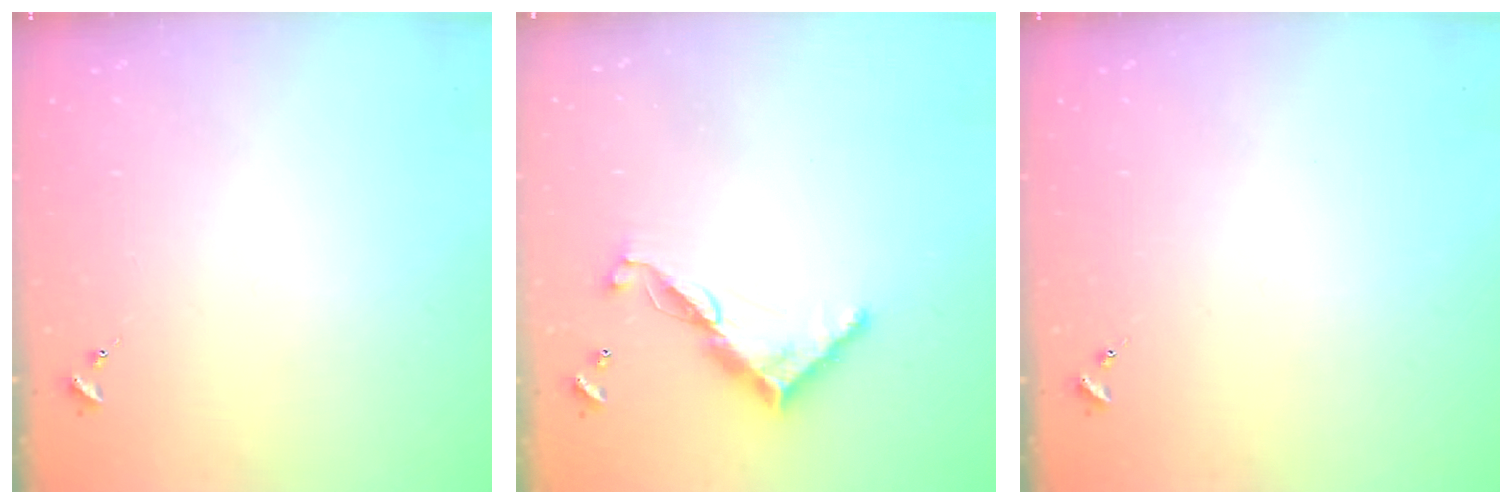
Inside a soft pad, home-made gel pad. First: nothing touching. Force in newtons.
{"total": 11.0, "press": 11.0, "slide": 0.4}
{"total": 0.0}